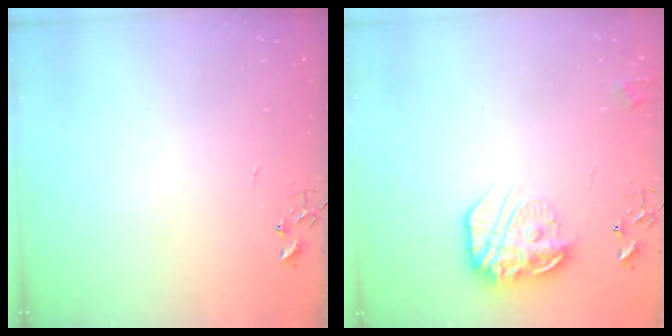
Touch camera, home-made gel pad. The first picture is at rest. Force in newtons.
{"total": 17.4, "press": 17.3, "slide": 1.2}